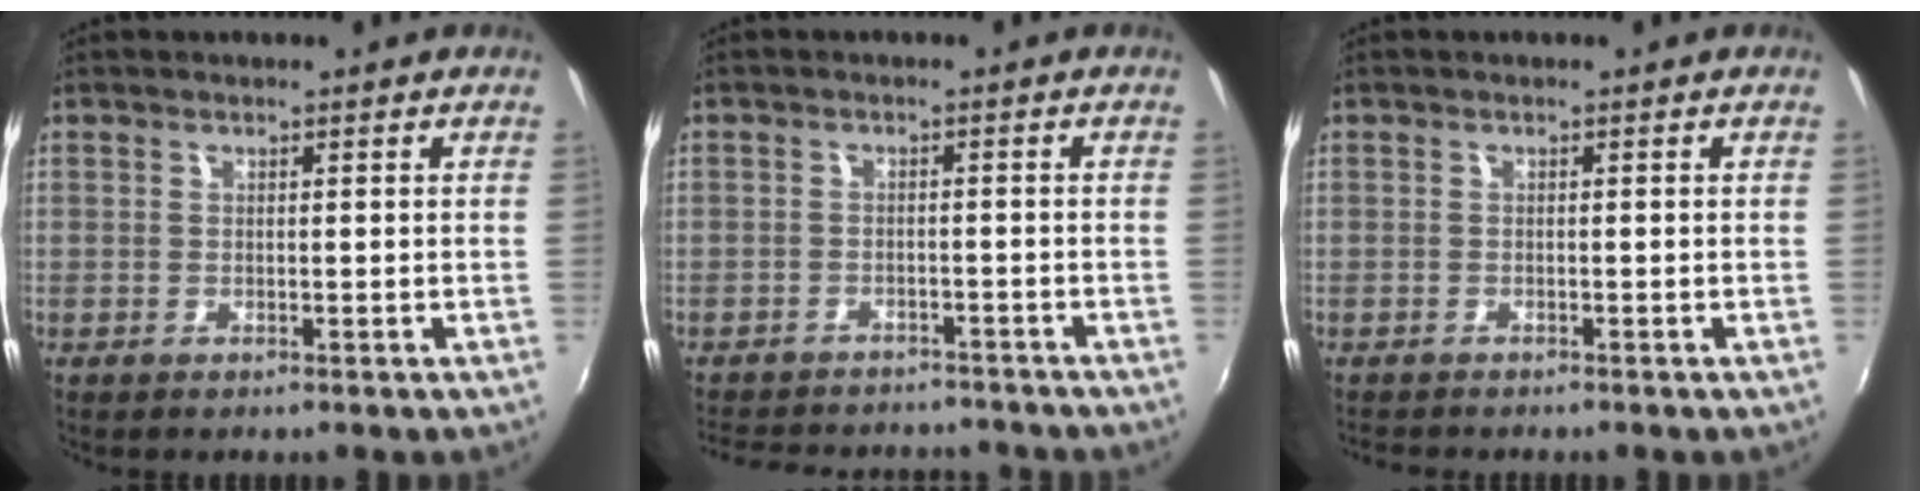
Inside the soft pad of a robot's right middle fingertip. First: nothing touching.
{"total": 11.5, "force": [-9.8, 4.8, 3.5], "torque": [-0.090, 0.018, -0.136]}
{"total": 2.0, "force": [-2.0, 0.3, 0.5], "torque": [-0.014, -0.012, -0.033]}